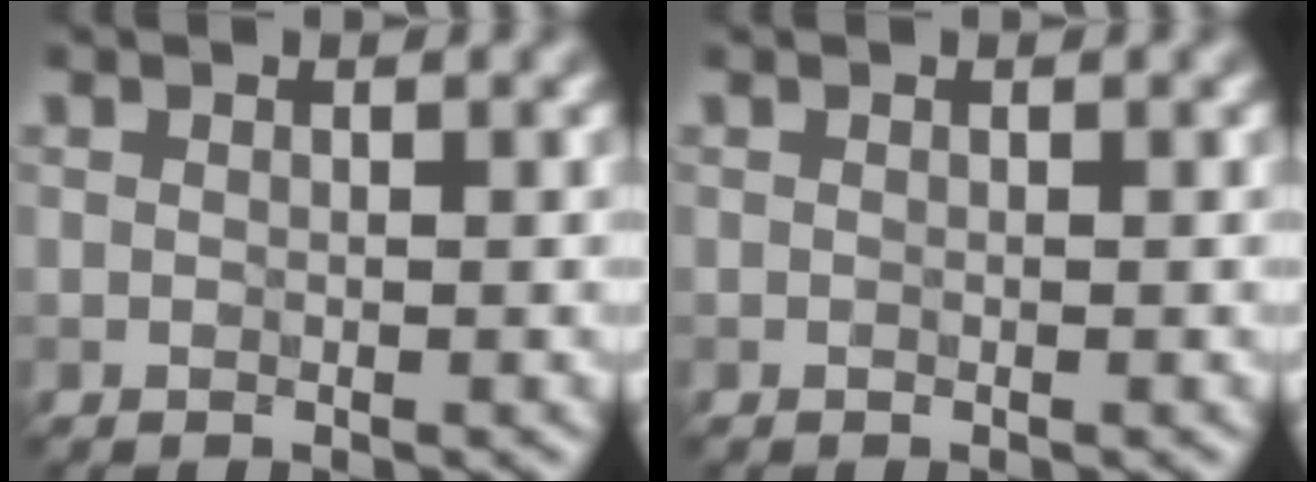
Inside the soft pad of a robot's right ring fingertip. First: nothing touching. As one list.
[{"total": 0.0}]